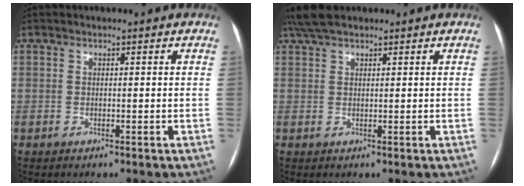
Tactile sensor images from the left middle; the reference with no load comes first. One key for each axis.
{"total": 4.7, "fx": 3.9, "fy": 1.2, "fz": 2.4, "tx": -0.050, "ty": 0.028, "tz": 0.078}